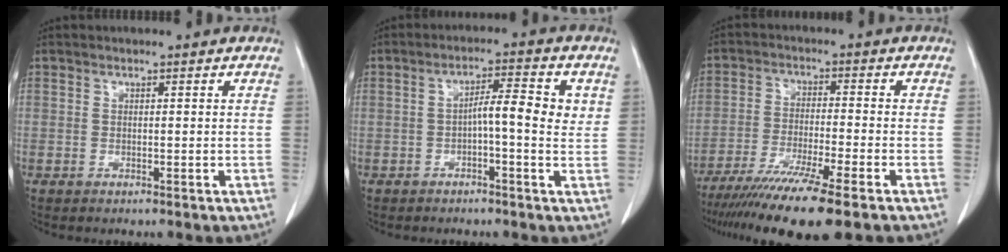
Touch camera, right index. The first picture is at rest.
{"total": 6.2, "force": [0.4, 1.1, 6.1], "torque": [-0.095, 0.017, 0.003]}
{"total": 13.6, "force": [-10.1, -0.4, 9.2], "torque": [-0.164, -0.039, -0.165]}